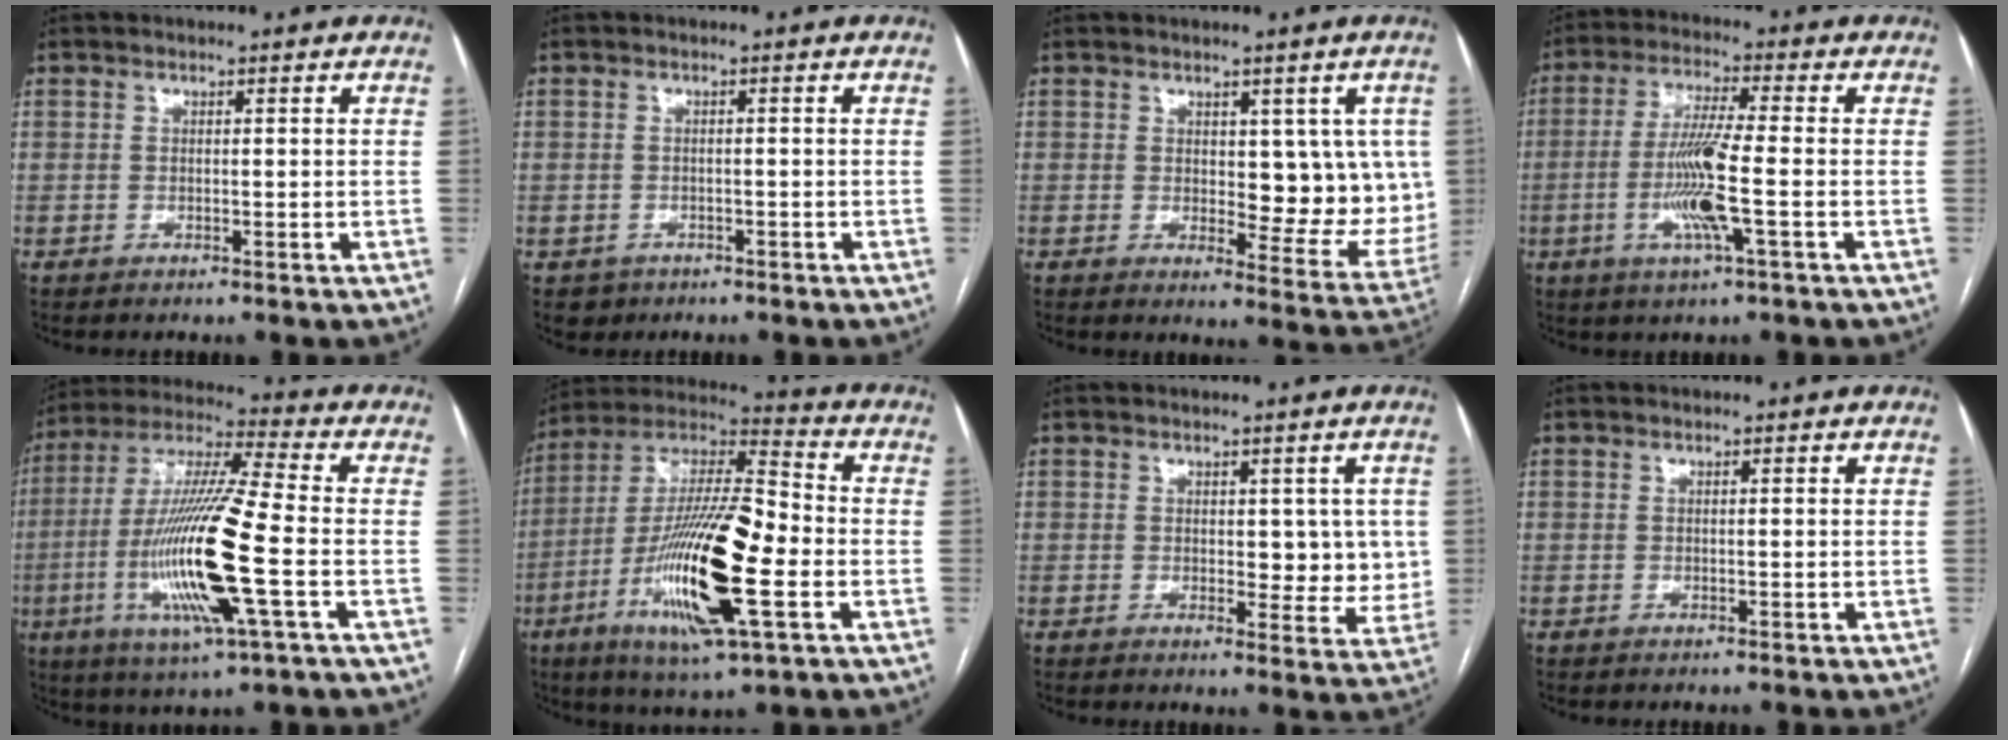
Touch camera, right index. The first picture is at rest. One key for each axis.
{"total": 2.5, "fx": -1.3, "fy": 2.1, "fz": 0.1, "tx": -0.002, "ty": 0.007, "tz": -0.016}
{"total": 9.7, "fx": 1.4, "fy": 4.6, "fz": 8.4, "tx": -0.083, "ty": -0.005, "tz": 0.025}
{"total": 9.5, "fx": -2.2, "fy": -0.2, "fz": 9.3, "tx": -0.187, "ty": -0.009, "tz": -0.047}
{"total": 18.7, "fx": -4.2, "fy": 0.9, "fz": 18.2, "tx": -0.374, "ty": -0.015, "tz": -0.082}
{"total": 21.6, "fx": -5.9, "fy": 3.4, "fz": 20.5, "tx": -0.404, "ty": -0.016, "tz": -0.105}
{"total": 5.8, "fx": 0.9, "fy": 3.4, "fz": 4.6, "tx": -0.037, "ty": 0.000, "tz": 0.015}
{"total": 0.0}